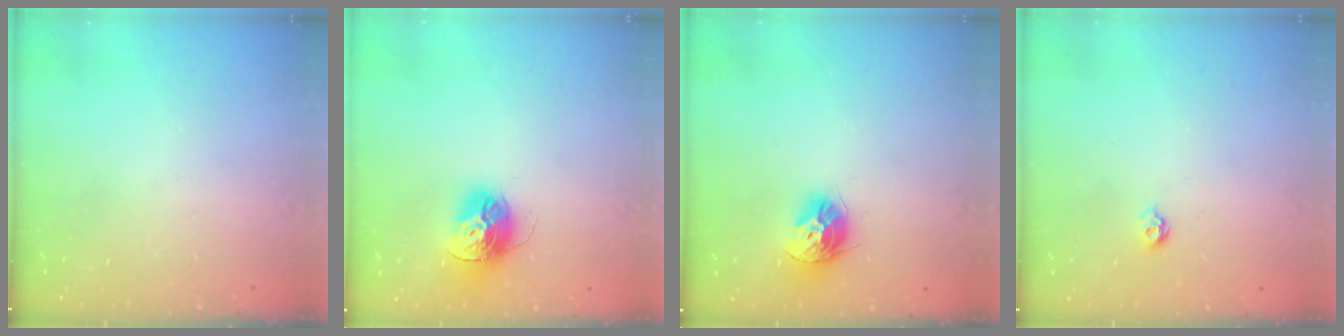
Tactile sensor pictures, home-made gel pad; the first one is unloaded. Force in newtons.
{"total": 15.2, "press": 15.2, "slide": 1.4}
{"total": 11.1, "press": 11.0, "slide": 0.9}
{"total": 4.4, "press": 4.3, "slide": 0.9}